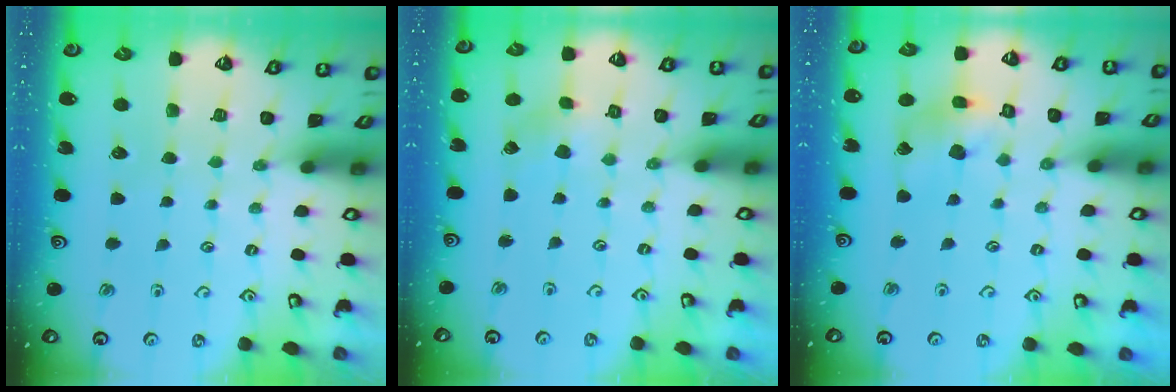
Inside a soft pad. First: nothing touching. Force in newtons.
{"total": 1.5, "press": 1.5, "slide": 0.2}
{"total": 11.9, "press": 11.7, "slide": 1.7}